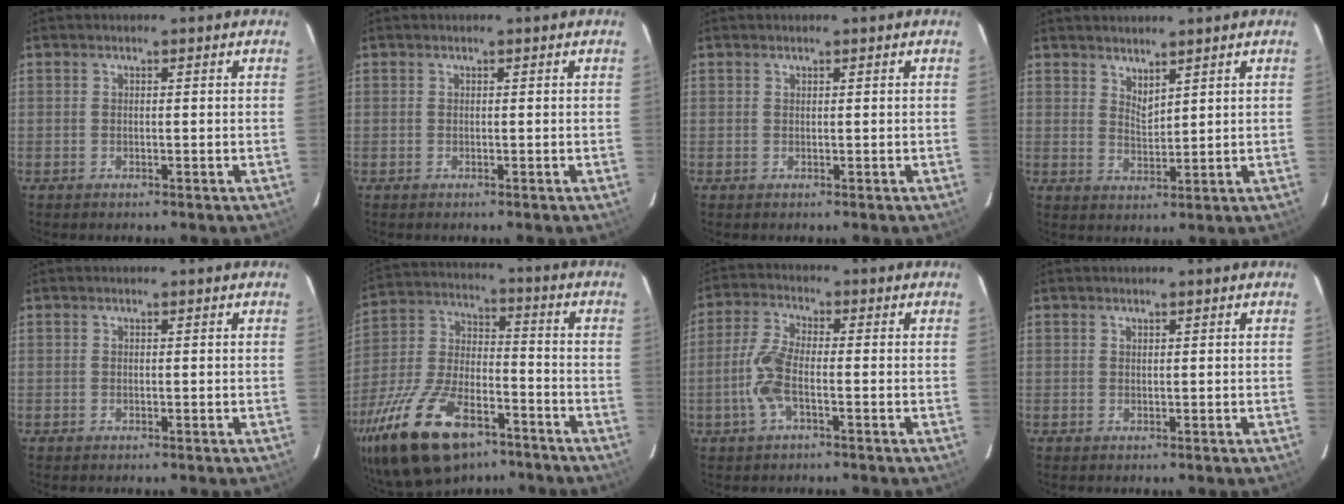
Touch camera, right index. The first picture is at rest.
{"total": 0.0}
{"total": 0.0}
{"total": 3.2, "force": [2.7, 0.8, 1.4], "torque": [-0.022, -0.004, 0.048]}
{"total": 0.0}
{"total": 24.8, "force": [-15.6, 11.3, 15.7], "torque": [-0.321, -0.018, -0.262]}
{"total": 6.9, "force": [-2.1, 2.0, 6.3], "torque": [-0.143, 0.004, -0.045]}
{"total": 0.0}